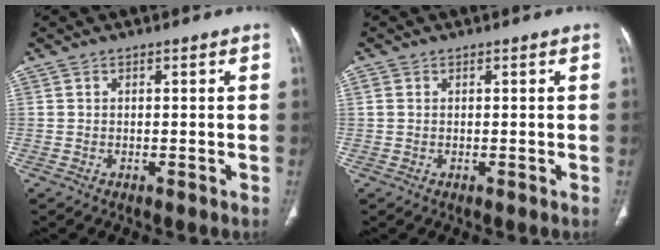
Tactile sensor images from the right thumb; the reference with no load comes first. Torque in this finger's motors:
{"motor_torque": [0.07, -0.12, 0.16, 0.10, -0.02]}